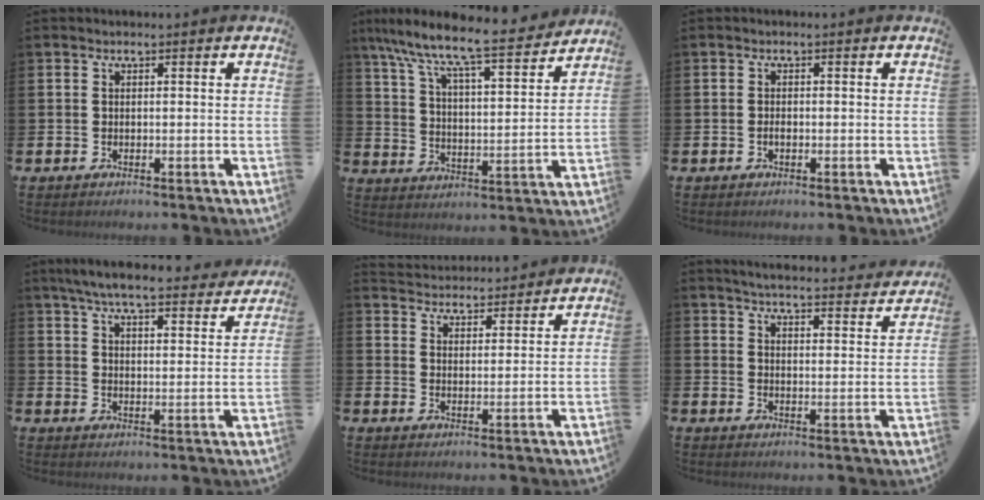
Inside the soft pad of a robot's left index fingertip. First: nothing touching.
{"total": 9.1, "force": [8.2, 1.0, 3.7], "torque": [-0.099, -0.064, 0.133]}
{"total": 0.9, "force": [-0.3, 0.5, 0.7], "torque": [-0.013, 0.001, -0.007]}
{"total": 6.6, "force": [6.2, 0.9, 2.1], "torque": [-0.048, -0.044, 0.104]}
{"total": 4.3, "force": [4.3, 0.7, -0.3], "torque": [-0.001, -0.032, 0.075]}
{"total": 5.1, "force": [5.0, 0.2, 0.9], "torque": [-0.018, -0.046, 0.083]}